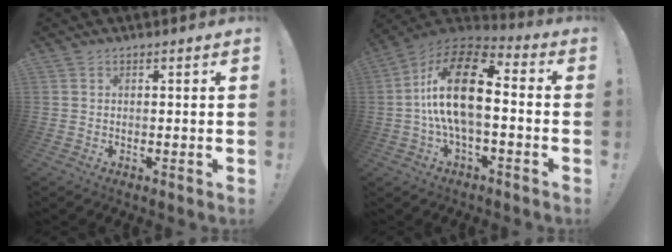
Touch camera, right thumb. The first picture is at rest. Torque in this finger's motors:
{"motor_torque": [1.73, 3.28, 0.48, 0.09, 0.33]}